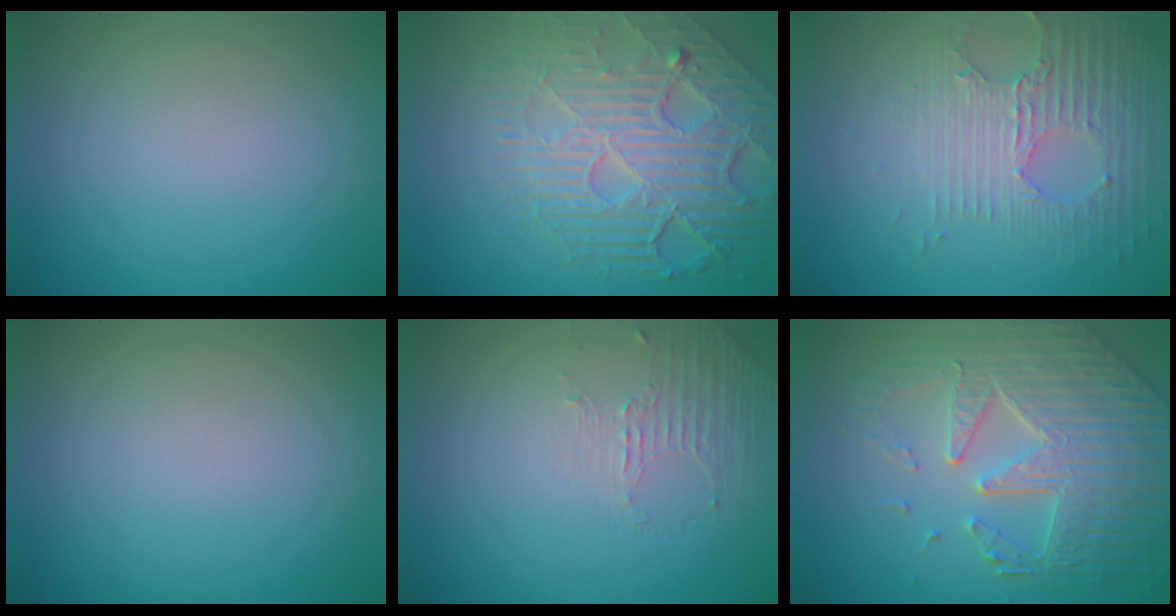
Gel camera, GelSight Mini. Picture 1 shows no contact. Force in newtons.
{"total": 8.4, "press": 5.7, "slide": 6.2}
{"total": 3.5, "press": 3.3, "slide": 1.3}
{"total": 0.0}
{"total": 1.2, "press": 0.4, "slide": 1.1}
{"total": 6.8, "press": 5.5, "slide": 4.0}